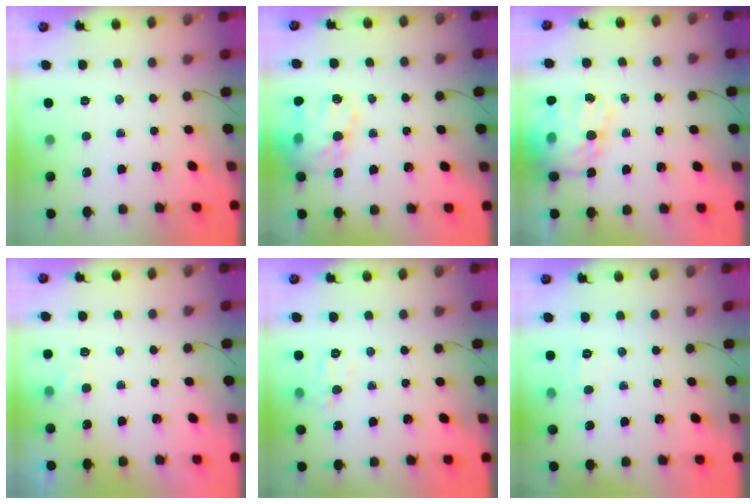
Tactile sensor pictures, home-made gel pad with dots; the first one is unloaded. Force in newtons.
{"total": 18.1, "press": 17.7, "slide": 3.8}
{"total": 18.5, "press": 18.1, "slide": 4.0}
{"total": 2.1, "press": 1.6, "slide": 1.3}
{"total": 7.9, "press": 7.7, "slide": 1.7}
{"total": 4.2, "press": 4.0, "slide": 1.2}